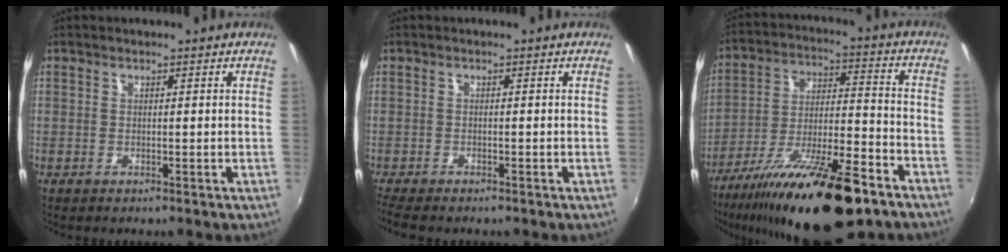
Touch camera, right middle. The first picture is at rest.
{"total": 4.1, "force": [-3.5, 0.4, 2.0], "torque": [-0.048, -0.027, -0.064]}
{"total": 23.6, "force": [-16.0, 5.7, 16.5], "torque": [-0.291, -0.040, -0.256]}